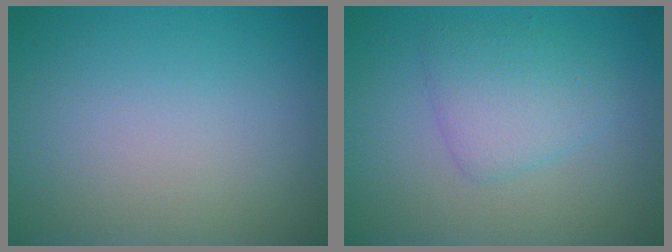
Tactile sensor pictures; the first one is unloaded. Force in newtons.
{"total": 2.9, "press": 2.9, "slide": 0.1}